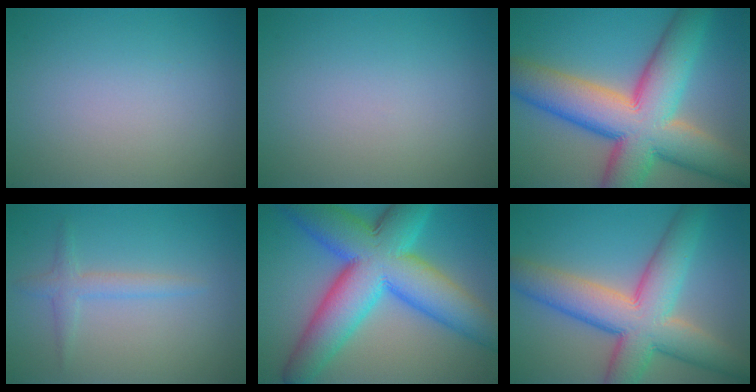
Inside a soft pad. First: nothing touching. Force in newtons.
{"total": 0.0}
{"total": 14.1, "press": 14.1, "slide": 0.8}
{"total": 1.8, "press": 1.8, "slide": 0.0}
{"total": 13.8, "press": 13.8, "slide": 0.2}
{"total": 9.9, "press": 9.9, "slide": 0.5}